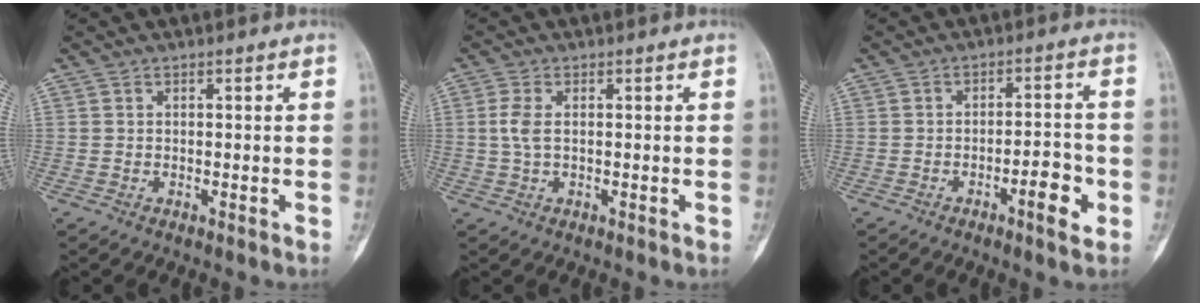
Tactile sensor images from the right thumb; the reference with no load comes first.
{"total": 3.0, "force": [0.3, 1.3, 2.7], "torque": [-0.072, 0.003, 0.006]}
{"total": 6.2, "force": [-2.7, 1.7, 5.3], "torque": [-0.070, 0.018, -0.040]}